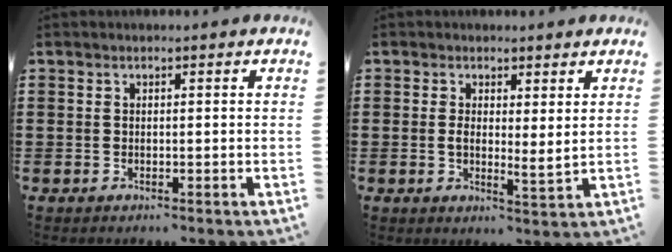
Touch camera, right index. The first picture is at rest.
{"total": 2.3, "force": [1.4, 0.6, 1.7], "torque": [-0.031, -0.005, 0.025]}